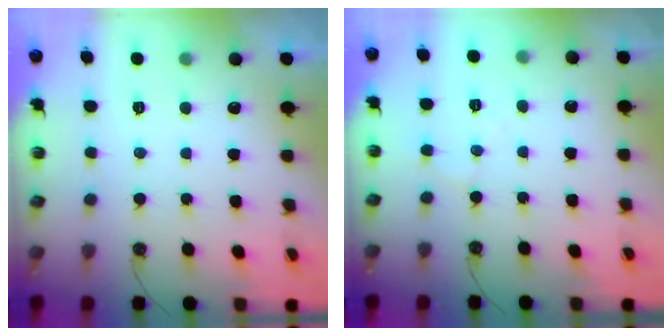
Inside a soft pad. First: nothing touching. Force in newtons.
{"total": 3.4, "press": 3.4, "slide": 0.5}